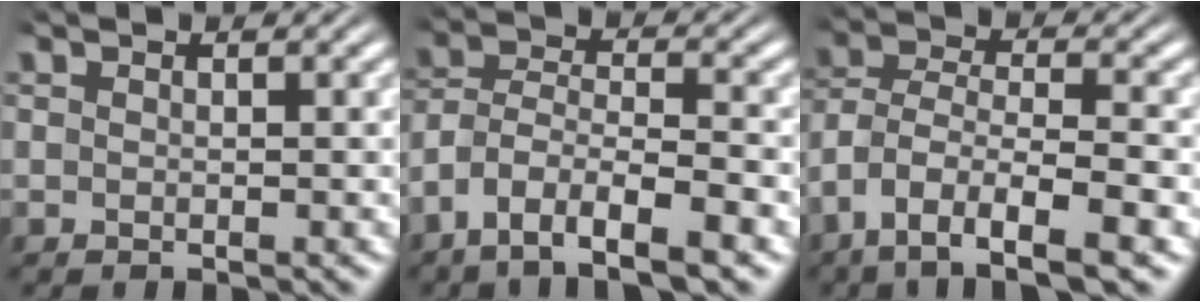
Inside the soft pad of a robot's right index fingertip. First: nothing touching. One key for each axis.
{"total": 7.6, "fx": -3.6, "fy": 4.9, "fz": 4.6, "tx": -0.103, "ty": -0.034, "tz": -0.055}
{"total": 7.9, "fx": -3.4, "fy": 4.6, "fz": 5.5, "tx": -0.122, "ty": -0.045, "tz": -0.038}